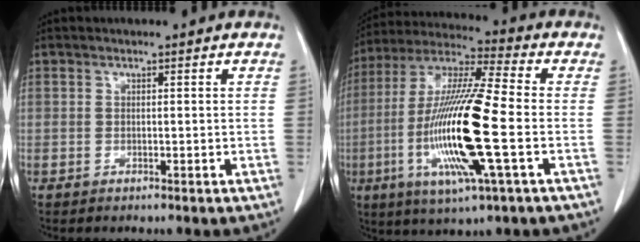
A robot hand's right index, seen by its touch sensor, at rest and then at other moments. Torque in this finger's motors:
{"motor_torque": [2.14, 0.00, 0.89, 0.19]}